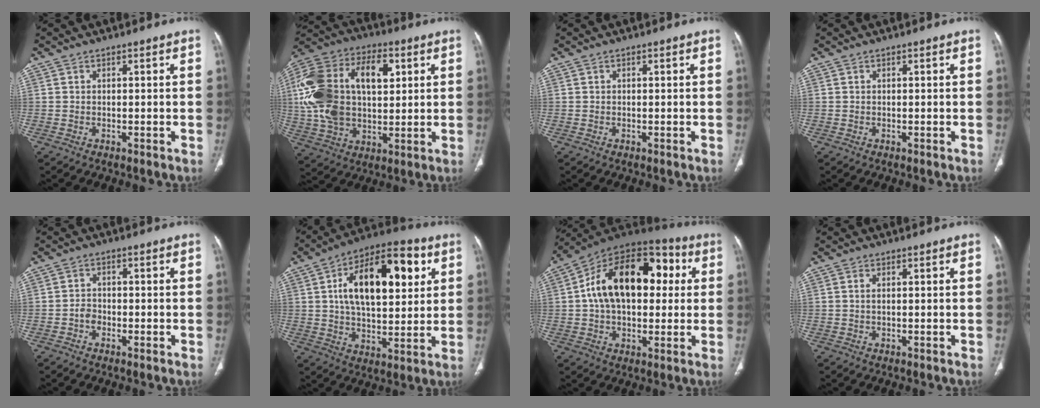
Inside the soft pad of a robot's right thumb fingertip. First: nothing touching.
{"total": 24.9, "force": [4.8, 15.0, 19.2], "torque": [-0.381, 0.015, 0.084]}
{"total": 0.0}
{"total": 0.0}
{"total": 1.9, "force": [-0.9, 1.3, 1.1], "torque": [-0.013, 0.006, -0.023]}
{"total": 21.3, "force": [6.0, 10.6, 17.5], "torque": [-0.249, 0.006, 0.089]}
{"total": 22.8, "force": [3.5, 13.9, 17.8], "torque": [-0.262, 0.034, 0.046]}
{"total": 0.9, "force": [0.2, 0.4, 0.7], "torque": [-0.020, 0.004, 0.006]}